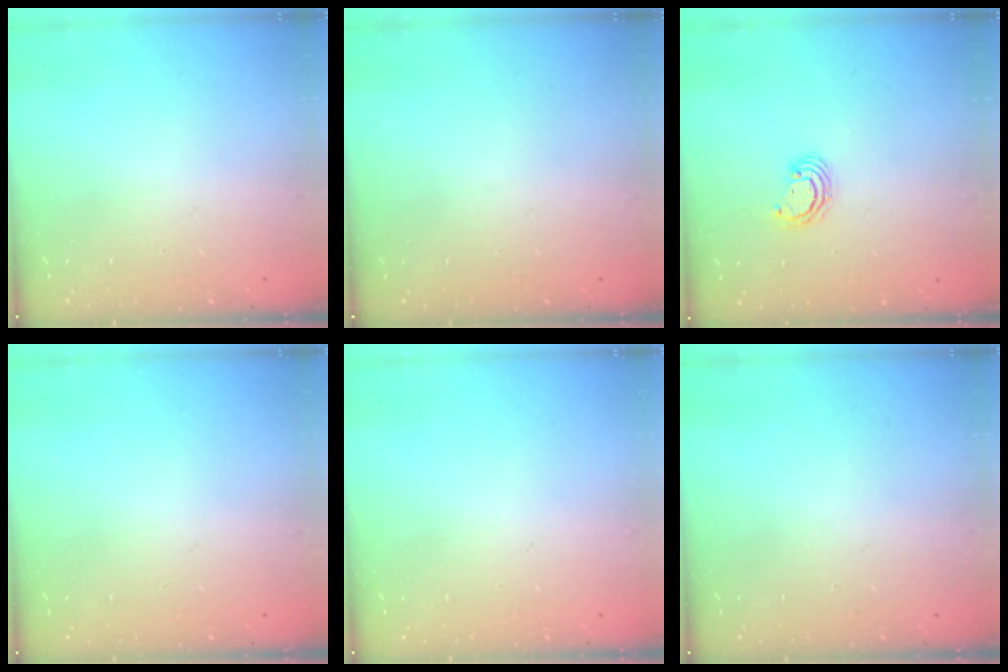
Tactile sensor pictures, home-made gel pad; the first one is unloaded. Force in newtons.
{"total": 0.0}
{"total": 3.9, "press": 3.8, "slide": 0.2}
{"total": 0.0}
{"total": 0.0}
{"total": 0.0}